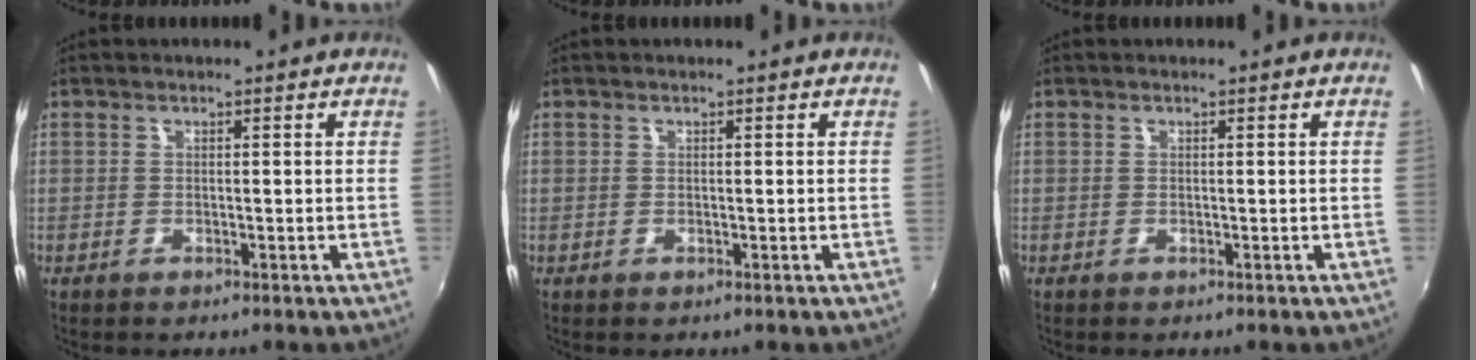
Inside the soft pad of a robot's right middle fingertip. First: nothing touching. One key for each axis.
{"total": 0.0}
{"total": 0.0}